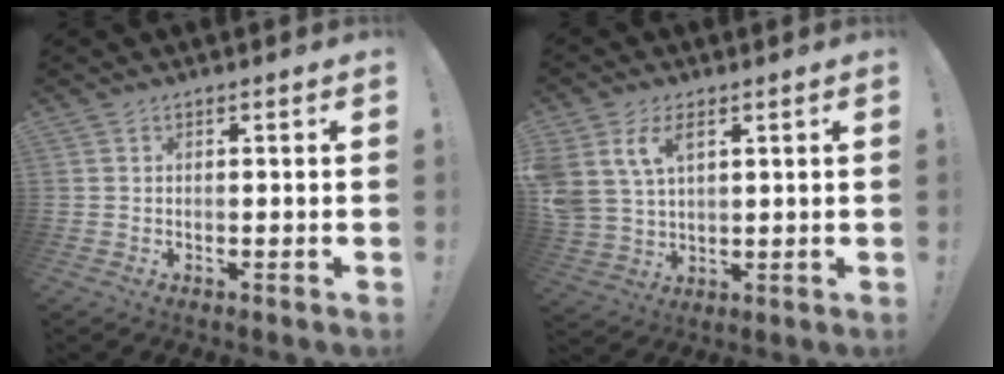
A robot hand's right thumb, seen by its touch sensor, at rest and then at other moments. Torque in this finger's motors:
{"motor_torque": [0.42, 0.46, 1.23, 0.49, 0.35]}